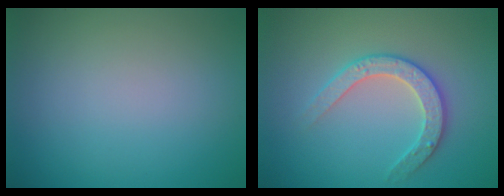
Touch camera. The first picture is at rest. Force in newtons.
{"total": 2.8, "press": 2.7, "slide": 0.6}